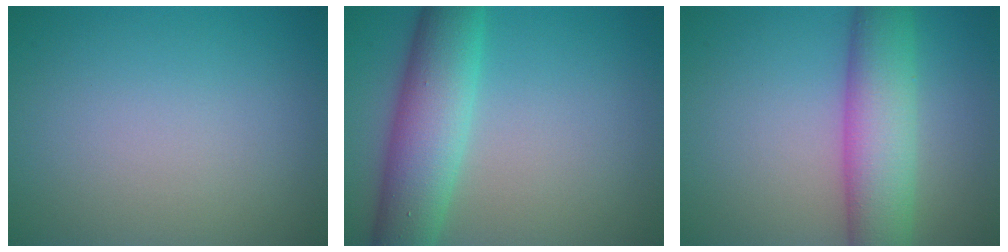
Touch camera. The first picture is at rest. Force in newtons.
{"total": 7.3, "press": 7.3, "slide": 0.2}
{"total": 7.1, "press": 7.1, "slide": 0.2}